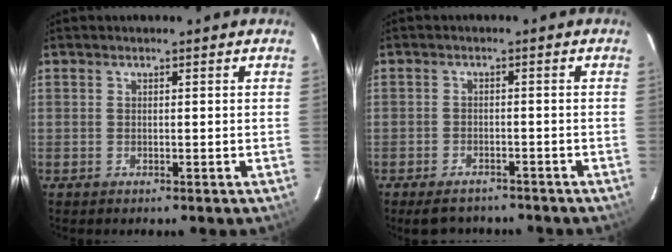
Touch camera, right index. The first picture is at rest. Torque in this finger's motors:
{"motor_torque": [0.79, -0.63, 0.25, 0.05]}